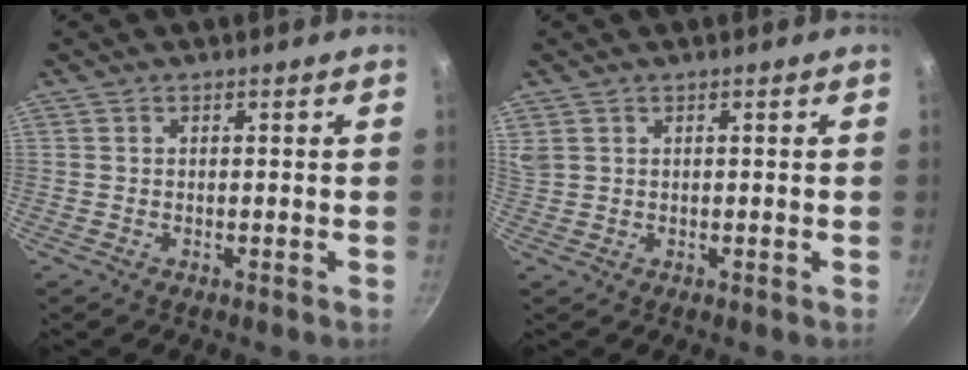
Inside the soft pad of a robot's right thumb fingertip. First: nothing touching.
{"total": 2.7, "force": [1.6, 1.8, 1.3], "torque": [-0.021, 0.004, 0.037]}